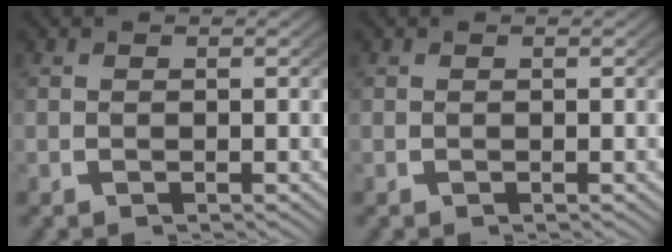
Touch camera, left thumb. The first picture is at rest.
{"total": 0.0}